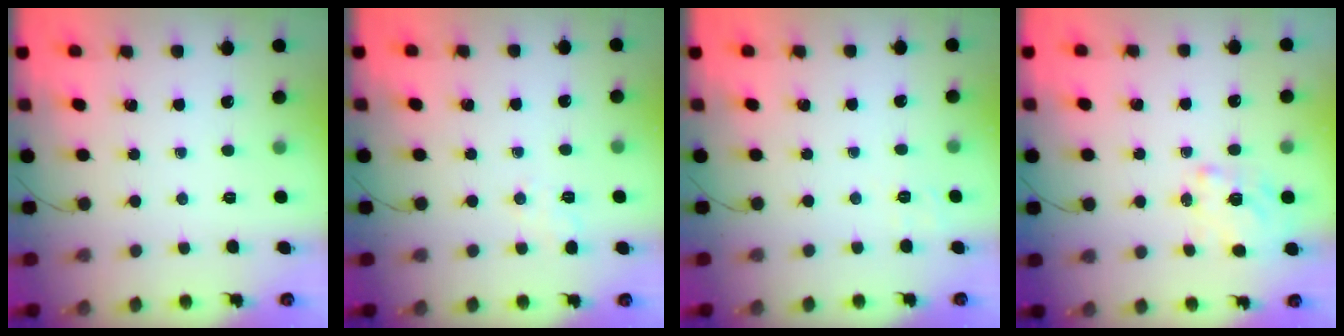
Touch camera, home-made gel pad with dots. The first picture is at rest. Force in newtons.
{"total": 1.4, "press": 0.7, "slide": 1.2}
{"total": 1.9, "press": 0.8, "slide": 1.7}
{"total": 2.3, "press": 2.3, "slide": 0.4}